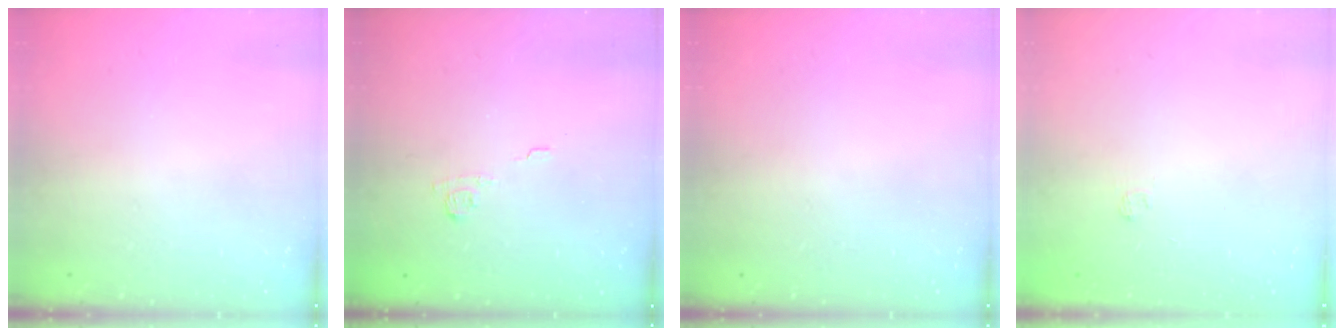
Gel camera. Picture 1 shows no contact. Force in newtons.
{"total": 3.8, "press": 3.6, "slide": 1.1}
{"total": 0.0}
{"total": 1.7, "press": 1.2, "slide": 1.1}